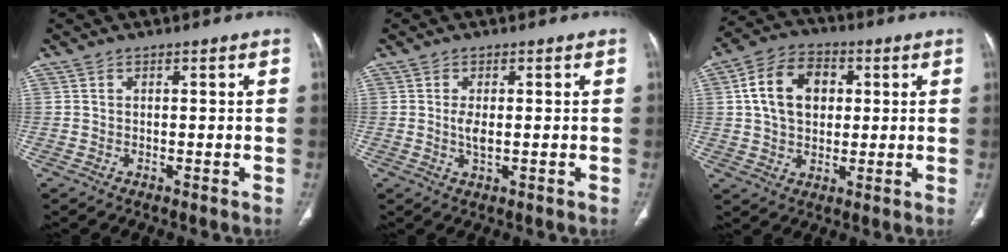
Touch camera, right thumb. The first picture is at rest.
{"total": 2.6, "force": [0.0, 0.9, 2.5], "torque": [-0.056, -0.006, 0.000]}
{"total": 12.5, "force": [2.5, 9.0, 8.3], "torque": [-0.122, 0.010, 0.039]}